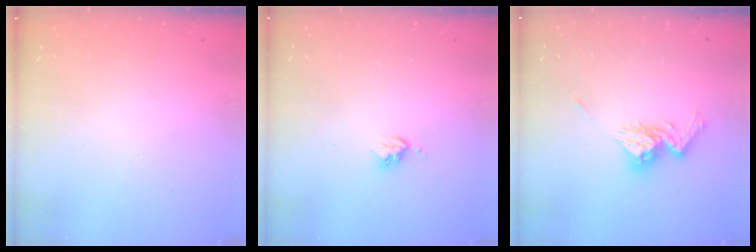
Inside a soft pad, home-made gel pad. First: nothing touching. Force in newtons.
{"total": 3.7, "press": 3.7, "slide": 0.5}
{"total": 11.2, "press": 11.1, "slide": 0.9}